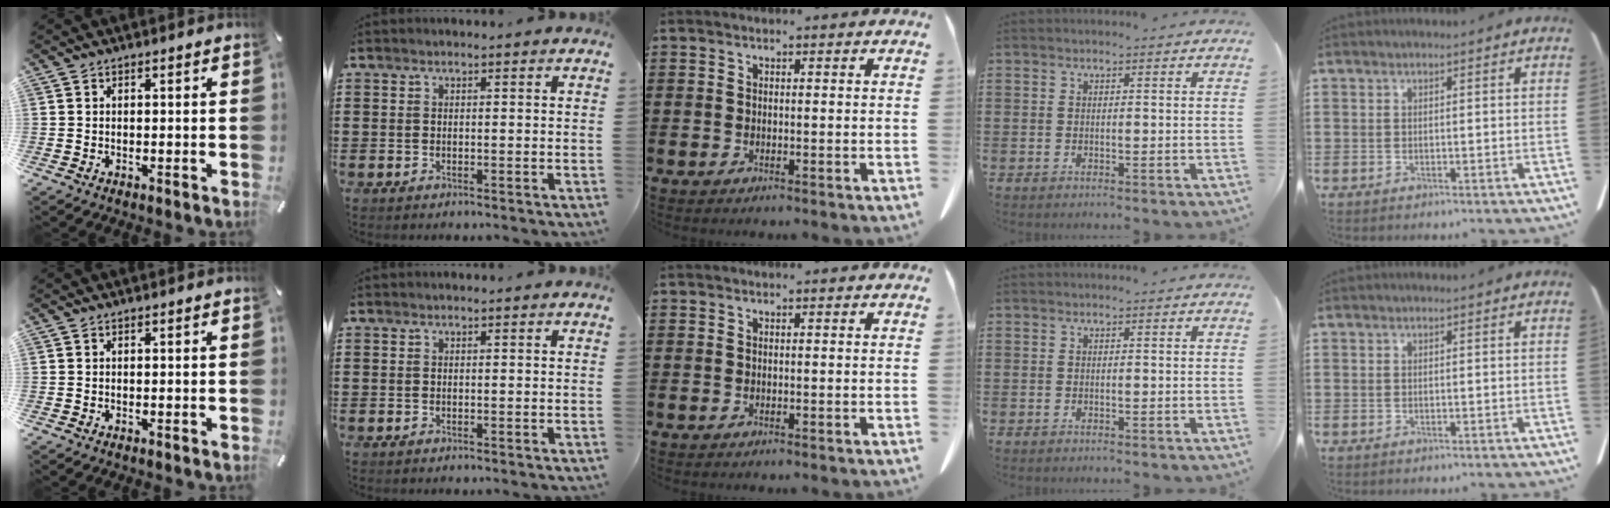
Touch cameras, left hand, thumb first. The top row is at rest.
{}